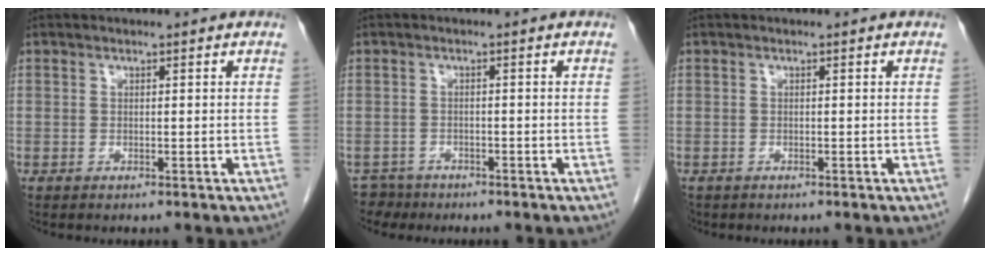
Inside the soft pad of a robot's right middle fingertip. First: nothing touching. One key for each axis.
{"total": 2.6, "fx": -2.2, "fy": 1.3, "fz": -0.5, "tx": 0.006, "ty": 0.001, "tz": -0.037}
{"total": 0.8, "fx": -0.6, "fy": 0.5, "fz": 0.1, "tx": -0.011, "ty": 0.001, "tz": -0.009}